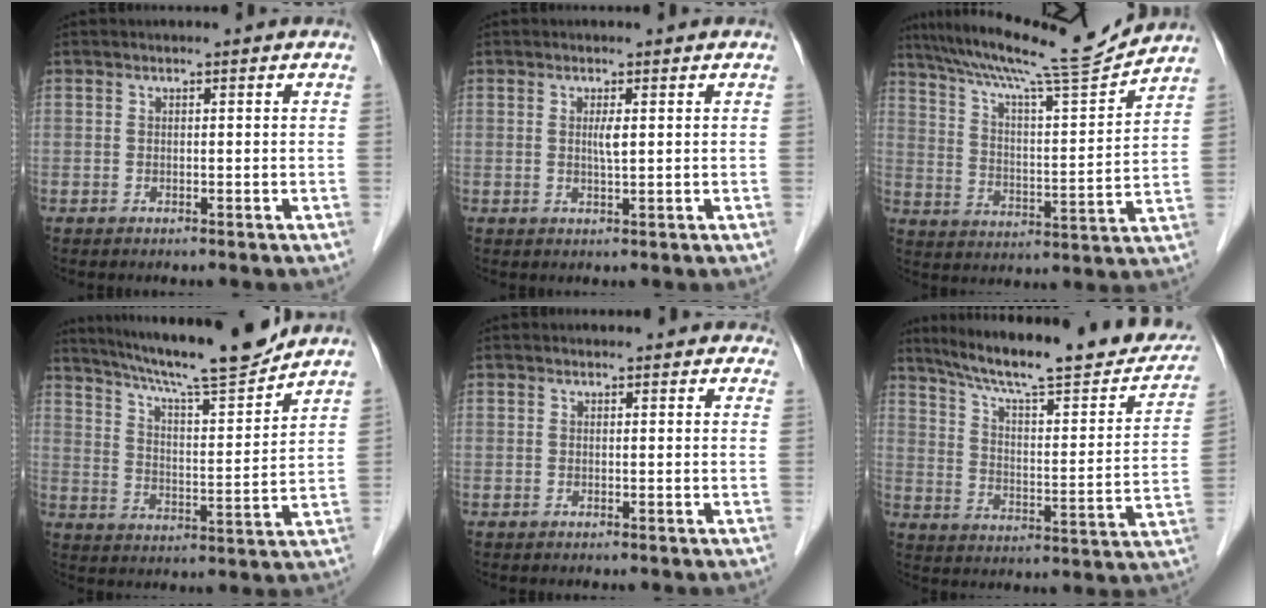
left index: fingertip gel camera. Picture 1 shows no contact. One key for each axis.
{"total": 1.5, "fx": 0.3, "fy": 0.0, "fz": 1.5, "tx": -0.032, "ty": -0.003, "tz": 0.005}
{"total": 16.5, "fx": 15.2, "fy": -0.9, "fz": 6.3, "tx": -0.114, "ty": -0.018, "tz": 0.236}
{"total": 16.6, "fx": 14.9, "fy": 0.2, "fz": 7.4, "tx": -0.125, "ty": -0.008, "tz": 0.229}
{"total": 4.2, "fx": 3.7, "fy": 1.6, "fz": 1.0, "tx": 0.000, "ty": 0.008, "tz": 0.030}
{"total": 24.7, "fx": 20.8, "fy": 3.7, "fz": 12.9, "tx": -0.196, "ty": -0.021, "tz": 0.283}